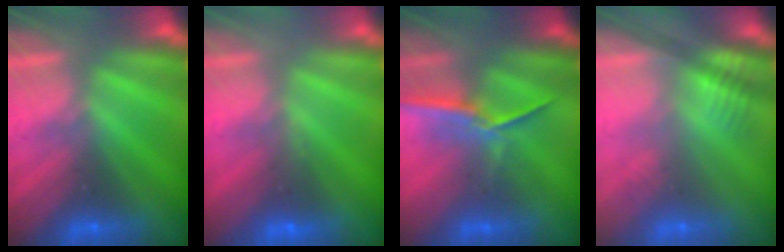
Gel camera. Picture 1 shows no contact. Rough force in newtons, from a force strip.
{"total": 2.9}
{"total": 1.2}
{"total": 2.5}